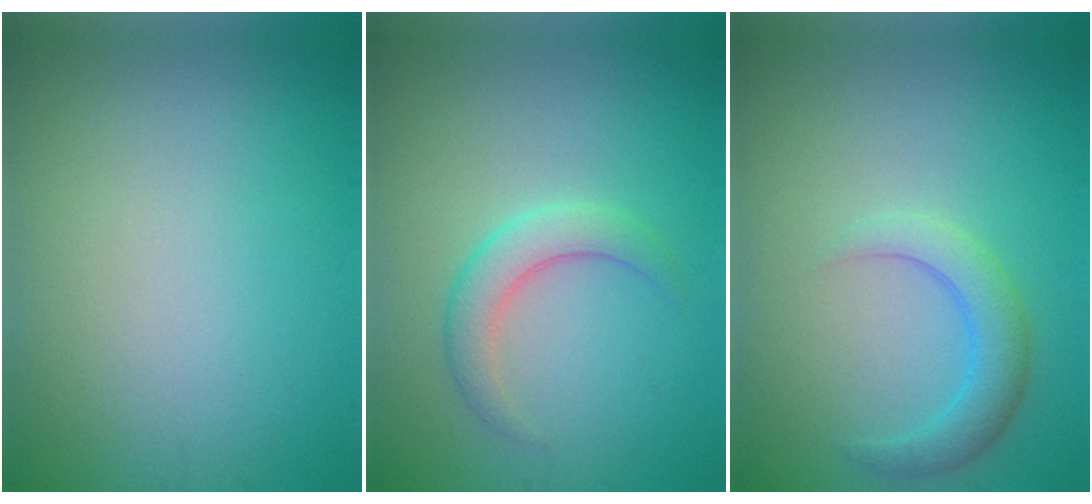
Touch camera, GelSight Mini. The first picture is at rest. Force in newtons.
{"total": 2.7, "press": 2.7, "slide": 0.1}
{"total": 3.0, "press": 3.0, "slide": 0.2}